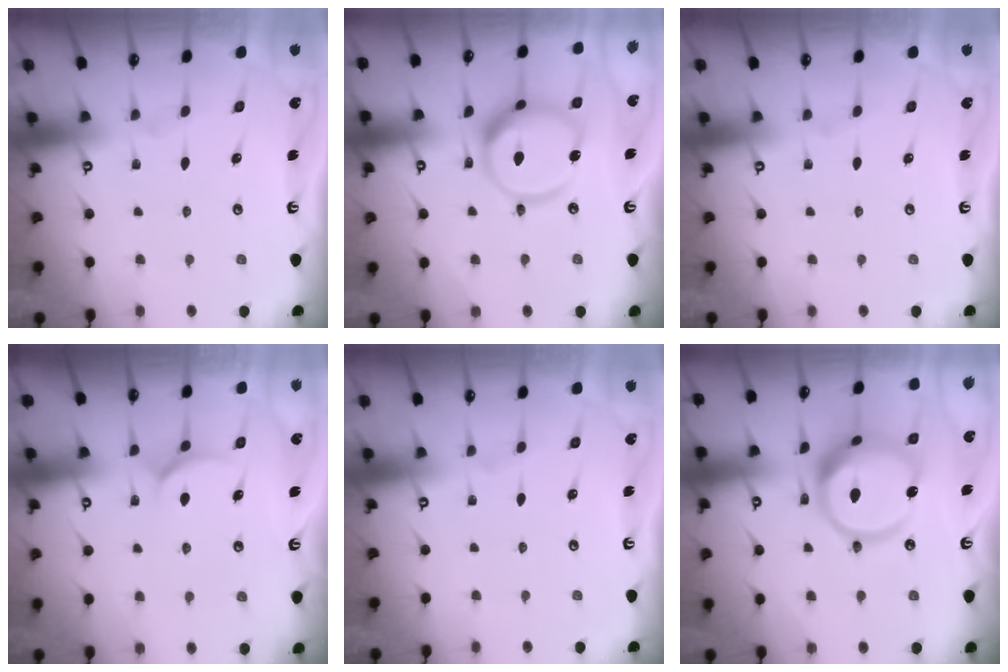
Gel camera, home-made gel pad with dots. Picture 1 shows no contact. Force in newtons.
{"total": 15.2, "press": 15.1, "slide": 1.8}
{"total": 0.0}
{"total": 7.2, "press": 7.2, "slide": 0.2}
{"total": 0.0}
{"total": 17.9, "press": 17.7, "slide": 2.3}